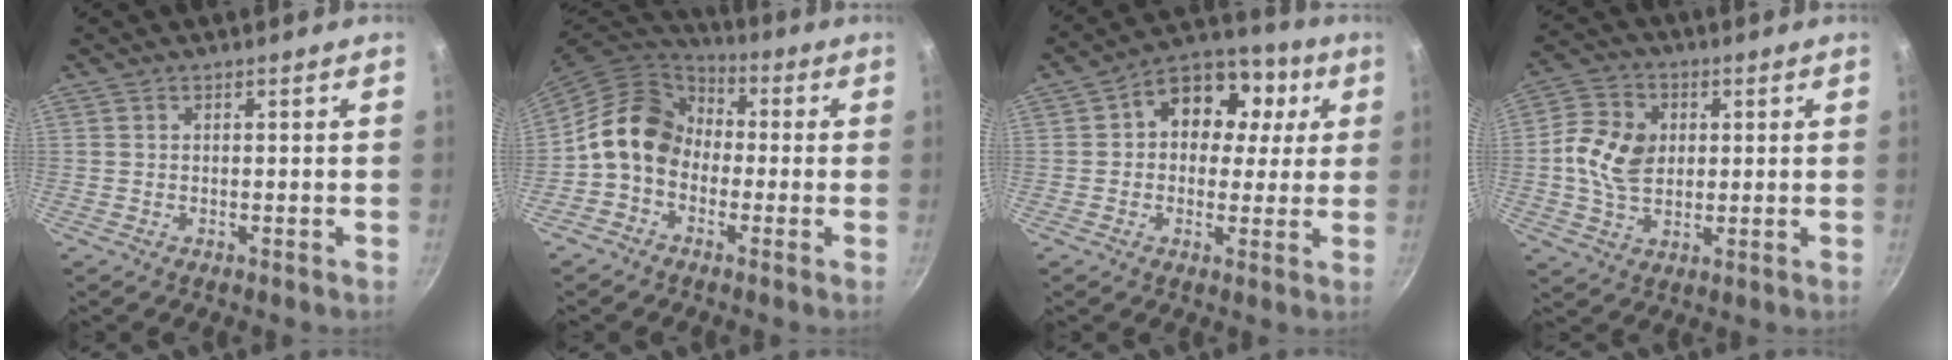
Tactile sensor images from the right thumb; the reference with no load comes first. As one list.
[{"total": 13.0, "force": [-1.2, 10.5, 7.6], "torque": [-0.101, 0.043, -0.047]}, {"total": 14.0, "force": [3.1, 10.9, 8.2], "torque": [-0.084, 0.019, 0.027]}, {"total": 10.9, "force": [1.0, 8.2, 7.1], "torque": [-0.115, 0.007, 0.008]}]